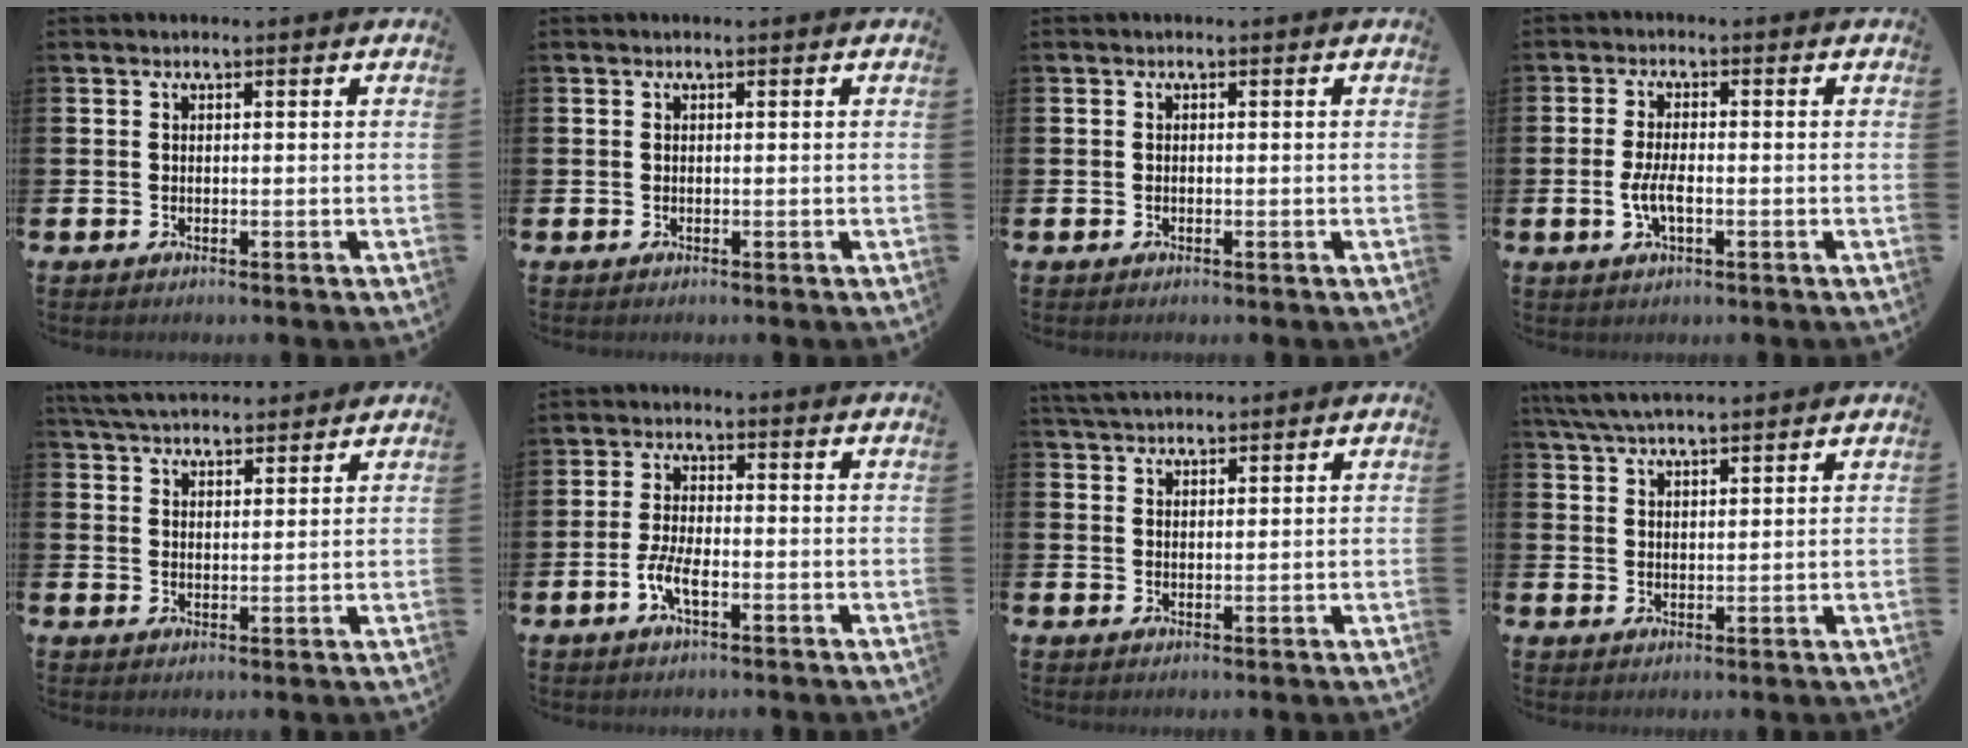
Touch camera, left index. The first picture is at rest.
{"total": 0.0}
{"total": 0.0}
{"total": 3.6, "force": [-0.8, 1.4, 3.2], "torque": [-0.058, -0.001, -0.018]}
{"total": 5.0, "force": [4.8, 0.9, 0.8], "torque": [-0.034, -0.016, 0.090]}
{"total": 3.9, "force": [-1.5, 1.3, 3.3], "torque": [-0.071, 0.002, -0.031]}
{"total": 3.2, "force": [3.1, 0.6, 0.7], "torque": [-0.017, -0.009, 0.057]}
{"total": 4.9, "force": [4.5, 0.6, 1.7], "torque": [-0.041, -0.015, 0.083]}